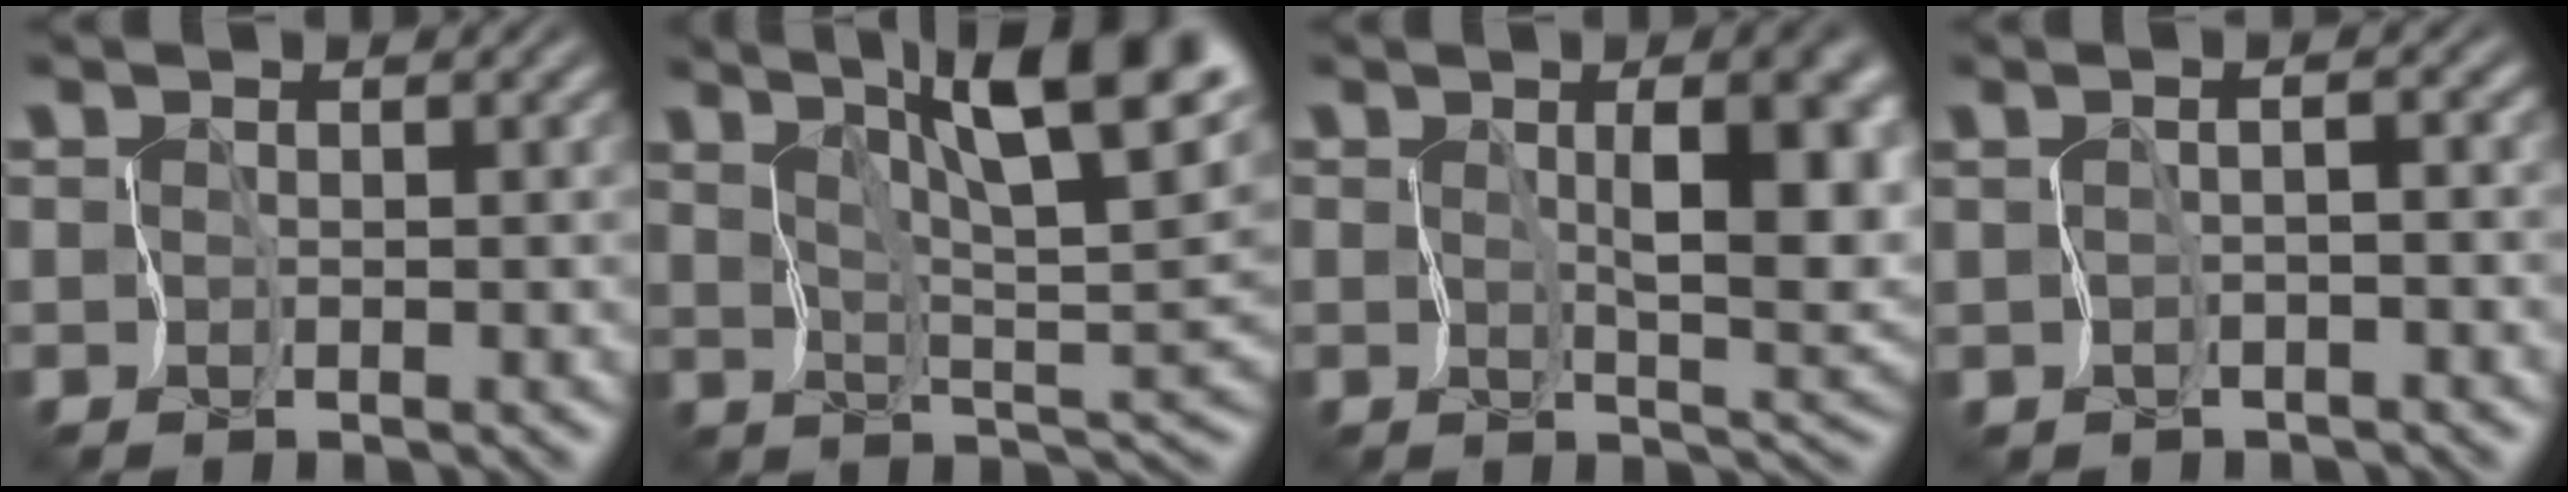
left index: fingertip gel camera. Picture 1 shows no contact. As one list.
[{"total": 11.7, "force": [7.1, 1.8, 9.0], "torque": [-0.133, 0.009, 0.103]}, {"total": 8.4, "force": [1.6, 3.4, 7.5], "torque": [-0.105, -0.004, 0.027]}, {"total": 1.0, "force": [-0.8, -0.3, 0.4], "torque": [-0.014, -0.001, -0.013]}]